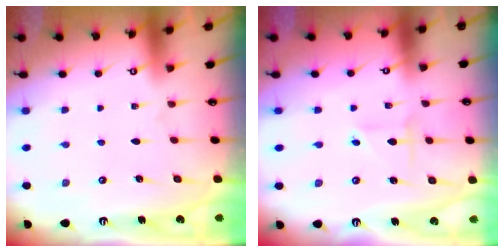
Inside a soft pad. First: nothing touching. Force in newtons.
{"total": 2.4, "press": 2.4, "slide": 0.2}